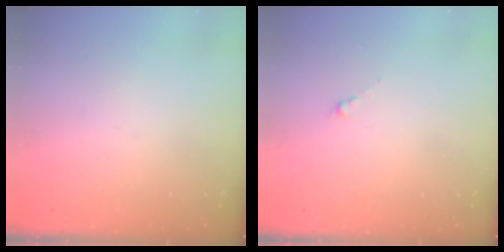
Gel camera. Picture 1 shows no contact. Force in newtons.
{"total": 0.5, "press": 0.3, "slide": 0.4}